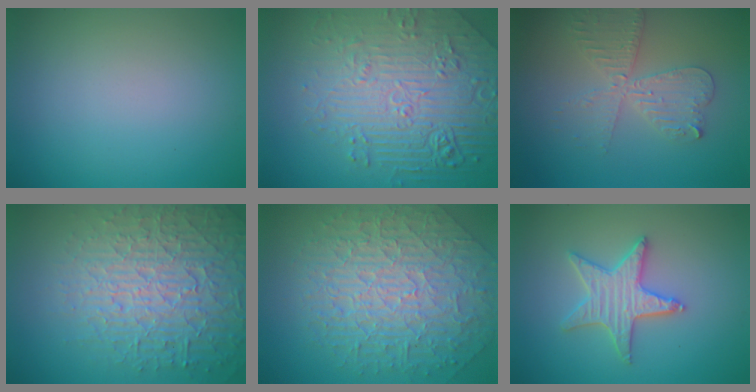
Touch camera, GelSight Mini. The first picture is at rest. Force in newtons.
{"total": 8.2, "press": 6.2, "slide": 5.3}
{"total": 4.1, "press": 3.5, "slide": 2.0}
{"total": 7.1, "press": 6.8, "slide": 1.8}
{"total": 9.8, "press": 6.8, "slide": 7.0}
{"total": 3.5, "press": 3.4, "slide": 0.8}